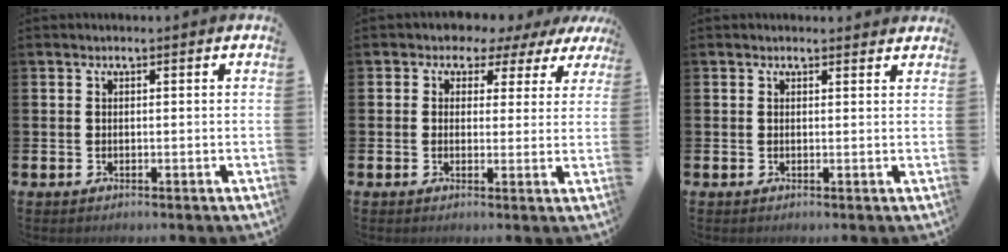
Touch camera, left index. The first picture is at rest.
{"total": 2.4, "force": [1.2, 2.1, 0.1], "torque": [-0.017, -0.007, 0.012]}
{"total": 0.8, "force": [0.8, 0.2, 0.1], "torque": [0.005, -0.001, 0.012]}